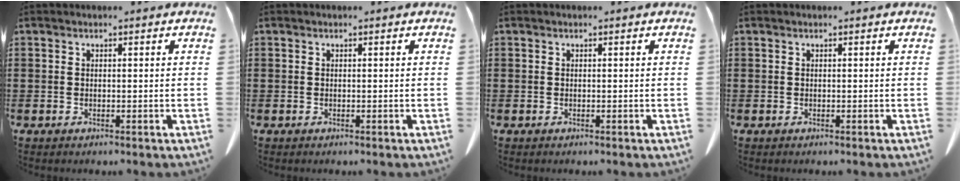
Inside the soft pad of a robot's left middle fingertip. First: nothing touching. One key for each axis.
{"total": 0.0}
{"total": 0.0}
{"total": 0.0}